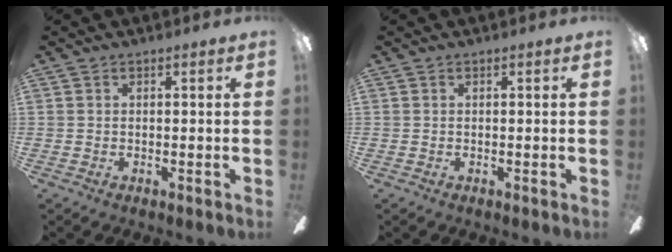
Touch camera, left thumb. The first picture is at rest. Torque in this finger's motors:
{"motor_torque": [-0.18, 0.18, 0.00, 0.00, 0.00]}